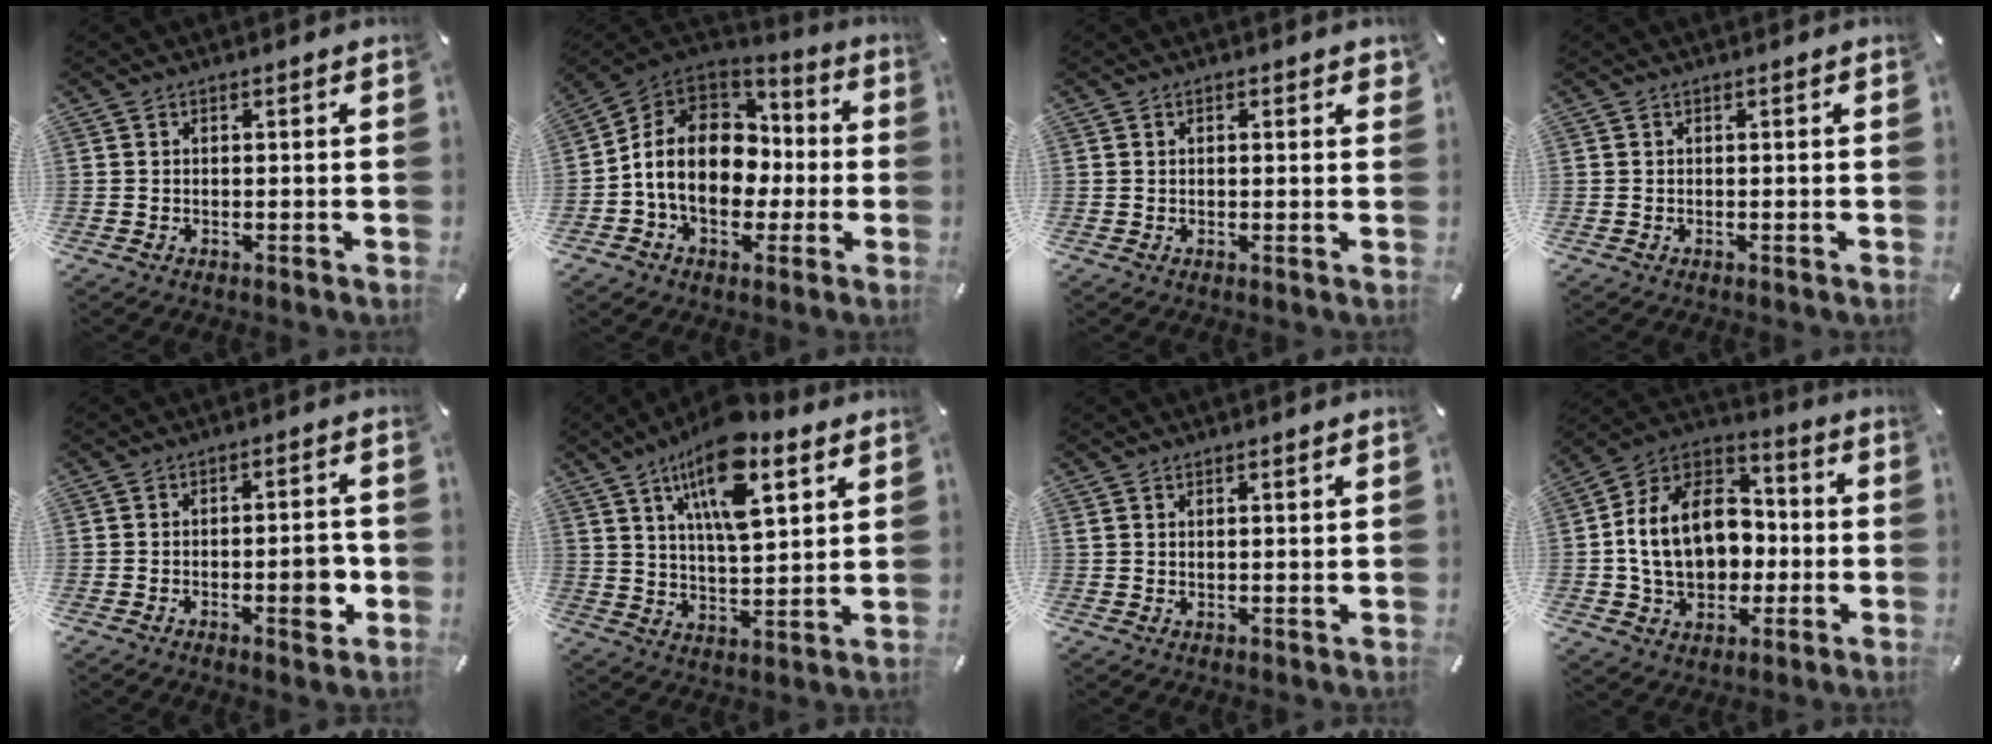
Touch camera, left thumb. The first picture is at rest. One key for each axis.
{"total": 15.4, "fx": -1.1, "fy": 12.4, "fz": 9.1, "tx": -0.178, "ty": 0.018, "tz": -0.016}
{"total": 1.0, "fx": 0.4, "fy": 0.5, "fz": 0.7, "tx": -0.007, "ty": 0.001, "tz": 0.004}
{"total": 0.0}
{"total": 6.7, "fx": -1.6, "fy": 3.0, "fz": 5.8, "tx": -0.083, "ty": 0.009, "tz": -0.023}
{"total": 16.2, "fx": 9.7, "fy": 6.1, "fz": 11.5, "tx": -0.194, "ty": -0.032, "tz": 0.160}
{"total": 1.4, "fx": 1.2, "fy": 0.1, "fz": 0.7, "tx": -0.013, "ty": -0.002, "tz": 0.023}
{"total": 18.0, "fx": -1.3, "fy": 14.2, "fz": 11.0, "tx": -0.225, "ty": 0.012, "tz": -0.021}